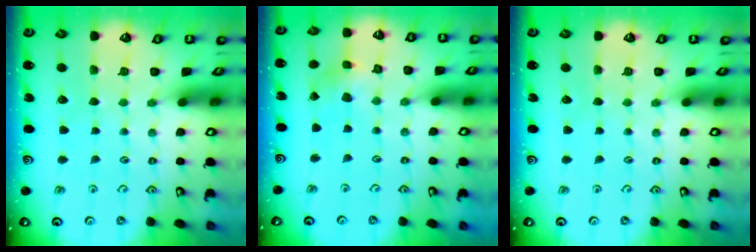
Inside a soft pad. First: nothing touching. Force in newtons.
{"total": 1.7, "press": 1.7, "slide": 0.2}
{"total": 0.0}